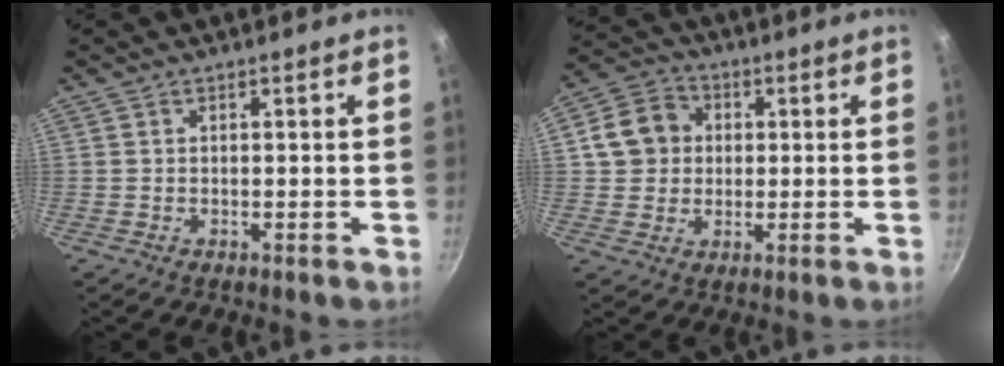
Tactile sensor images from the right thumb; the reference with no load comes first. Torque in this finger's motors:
{"motor_torque": [-0.76, 1.05, 0.21, -0.60, 0.09]}